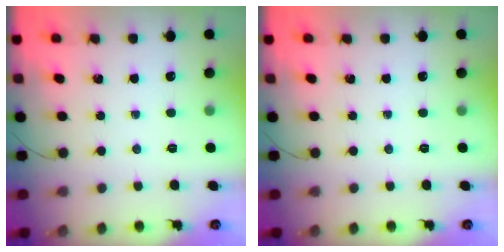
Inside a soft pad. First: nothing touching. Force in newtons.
{"total": 0.0}